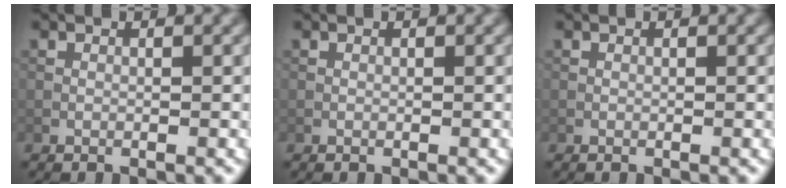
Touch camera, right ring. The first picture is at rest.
{"total": 0.0}
{"total": 0.0}